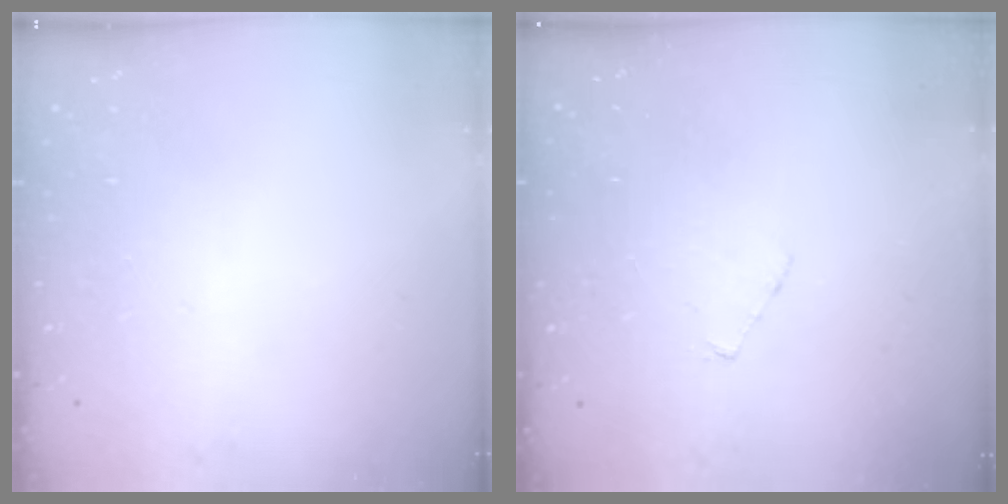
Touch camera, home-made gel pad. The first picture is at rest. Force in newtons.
{"total": 3.1, "press": 3.0, "slide": 0.3}